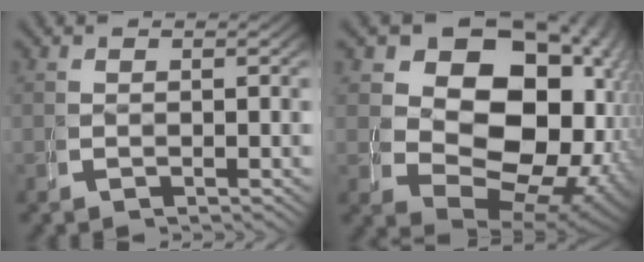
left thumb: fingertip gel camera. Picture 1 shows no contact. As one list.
[{"total": 17.5, "force": [1.8, 12.8, 11.8], "torque": [-0.217, -0.061, 0.054]}]